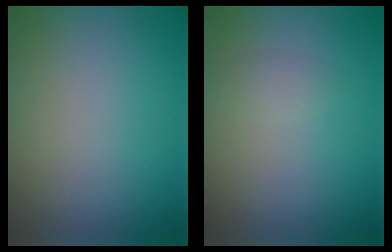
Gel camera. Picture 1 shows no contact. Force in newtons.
{"total": 0.9, "press": 0.9, "slide": 0.0}